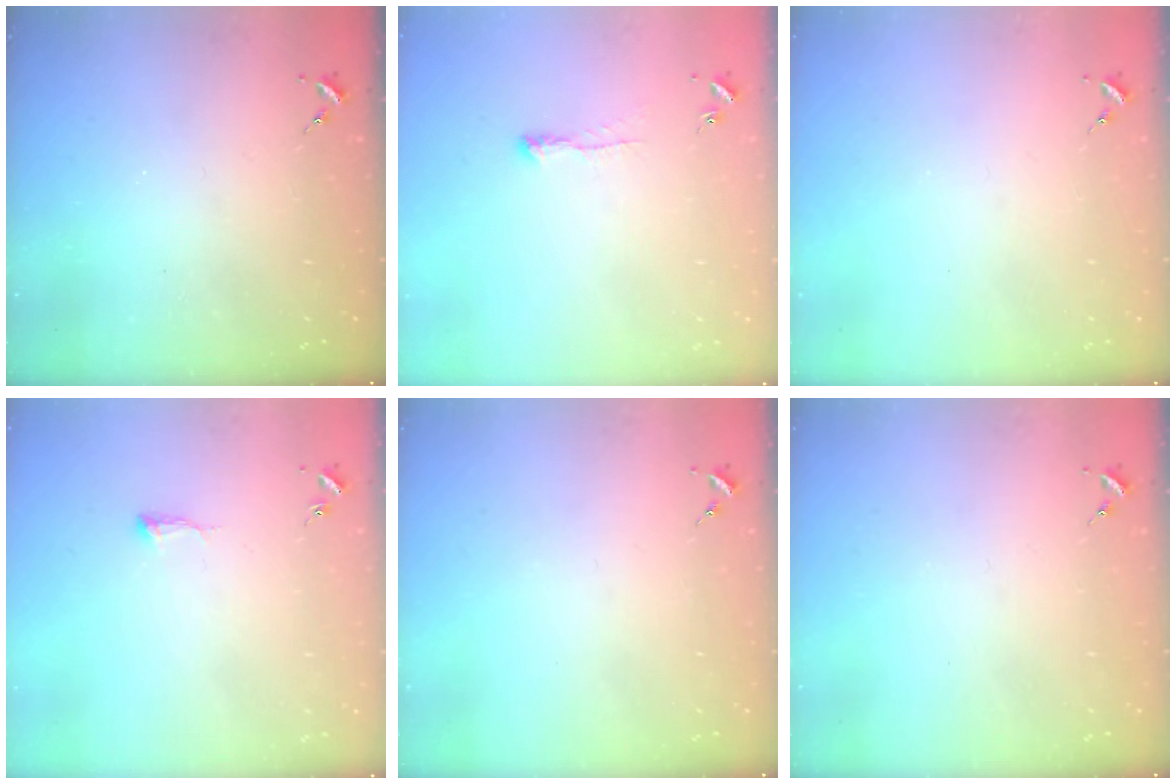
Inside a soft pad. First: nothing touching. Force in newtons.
{"total": 4.1, "press": 4.1, "slide": 0.6}
{"total": 0.0}
{"total": 6.0, "press": 6.0, "slide": 0.7}
{"total": 0.0}
{"total": 0.0}